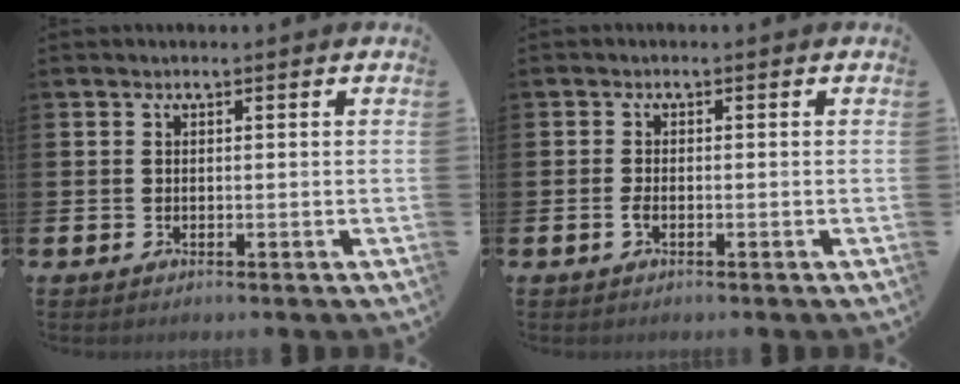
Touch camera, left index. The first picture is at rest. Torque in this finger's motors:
{"motor_torque": [0.26, 0.20, 0.00, 0.03]}